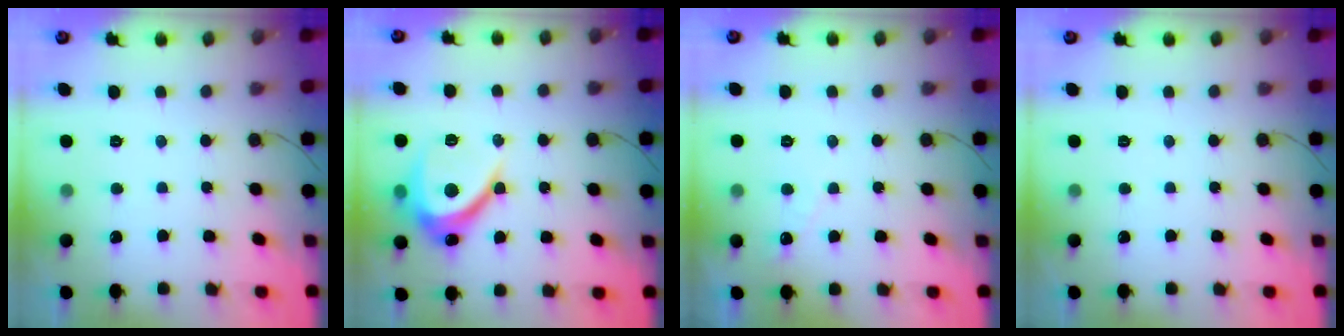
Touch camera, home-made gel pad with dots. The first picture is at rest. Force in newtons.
{"total": 10.5, "press": 10.5, "slide": 0.7}
{"total": 2.9, "press": 2.9, "slide": 0.3}
{"total": 0.0}